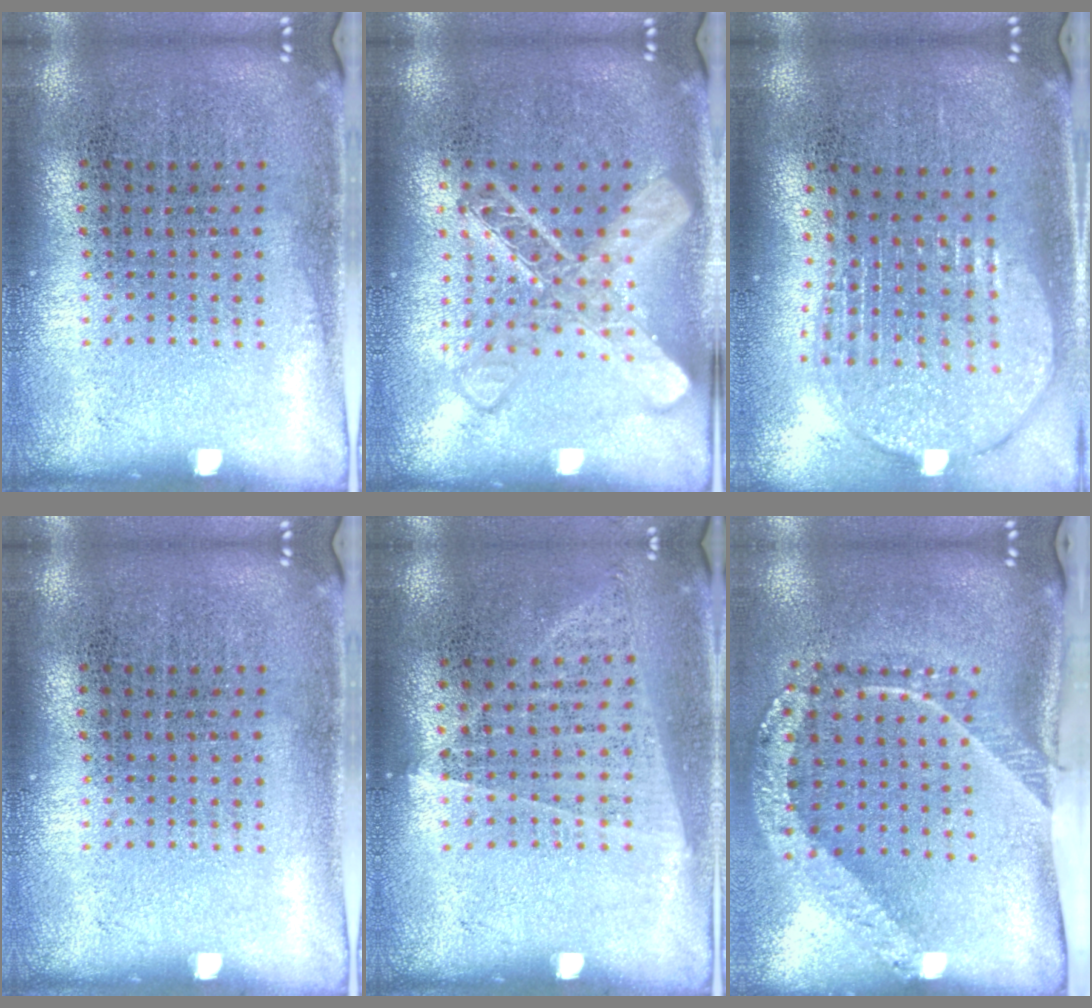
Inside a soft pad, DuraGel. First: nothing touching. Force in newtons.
{"total": 2.1, "press": 2.1, "slide": 0.3}
{"total": 2.0, "press": 1.6, "slide": 1.1}
{"total": 0.0}
{"total": 1.0, "press": 0.9, "slide": 0.4}
{"total": 2.5, "press": 1.7, "slide": 1.8}